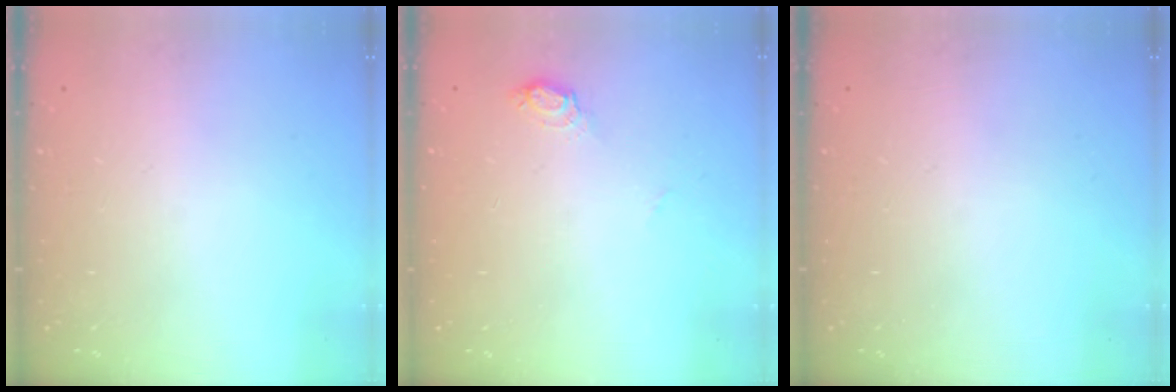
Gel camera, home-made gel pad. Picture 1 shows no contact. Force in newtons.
{"total": 6.1, "press": 5.9, "slide": 1.6}
{"total": 0.0}